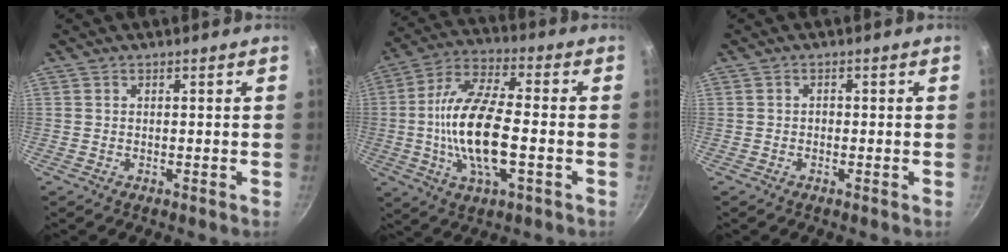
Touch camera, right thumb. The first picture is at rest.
{"total": 17.3, "force": [-2.2, 6.7, 15.8], "torque": [-0.315, 0.019, -0.043]}
{"total": 0.8, "force": [-0.3, 0.6, 0.4], "torque": [-0.003, 0.003, -0.008]}